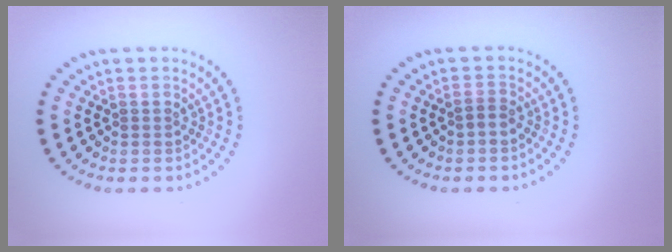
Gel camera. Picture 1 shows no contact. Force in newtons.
{"total": 0.8, "press": 0.7, "slide": 0.4}